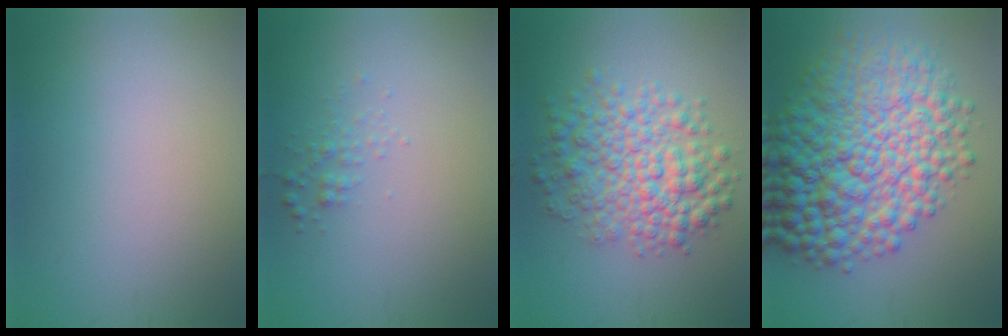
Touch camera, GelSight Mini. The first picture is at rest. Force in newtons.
{"total": 1.1, "press": 1.1, "slide": 0.0}
{"total": 7.0, "press": 7.0, "slide": 0.2}
{"total": 13.0, "press": 13.0, "slide": 0.1}